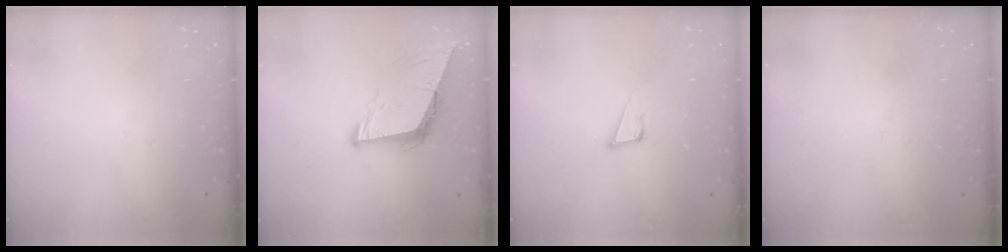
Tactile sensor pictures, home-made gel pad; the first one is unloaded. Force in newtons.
{"total": 8.8, "press": 8.1, "slide": 3.6}
{"total": 6.4, "press": 5.8, "slide": 2.6}
{"total": 1.6, "press": 1.6, "slide": 0.1}